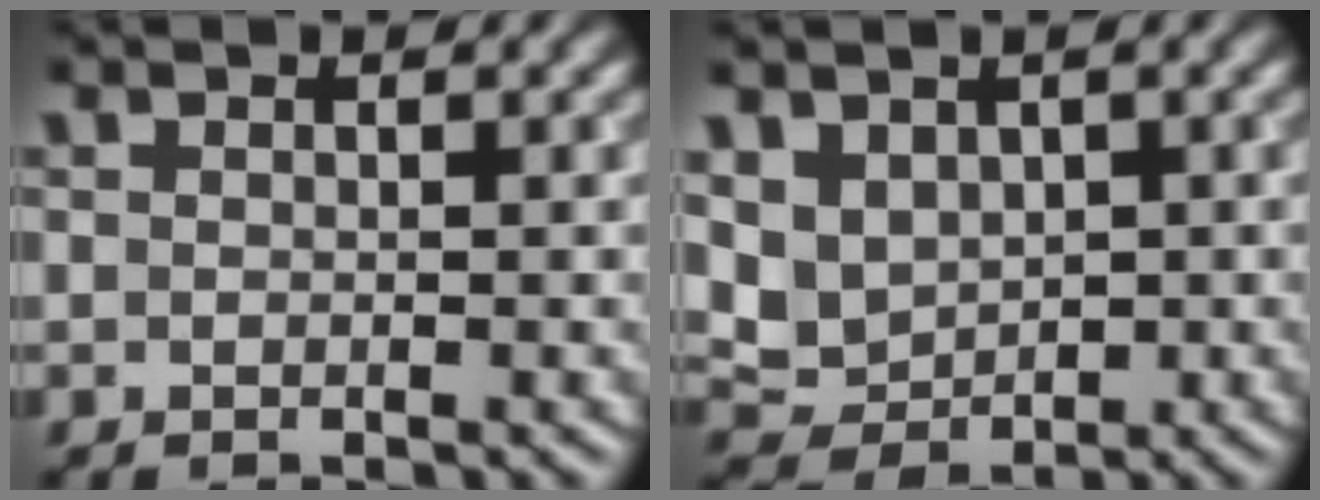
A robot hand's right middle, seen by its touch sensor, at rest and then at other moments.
{"total": 4.0, "force": [1.0, 3.2, 2.0], "torque": [-0.049, -0.007, 0.023]}